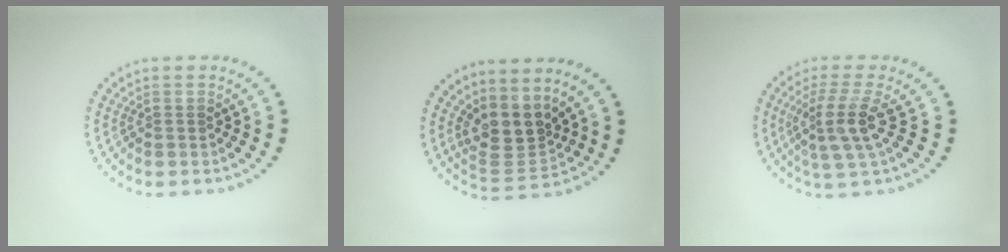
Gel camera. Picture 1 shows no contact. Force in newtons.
{"total": 3.6, "press": 2.6, "slide": 2.5}
{"total": 3.7, "press": 2.9, "slide": 2.3}